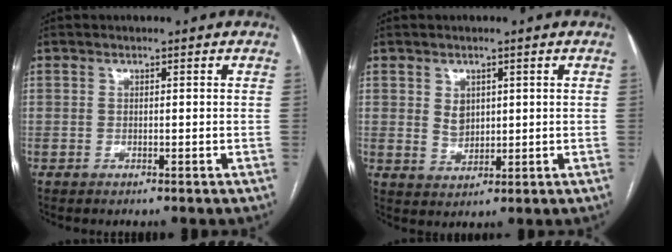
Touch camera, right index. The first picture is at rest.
{"total": 3.4, "force": [1.1, 2.6, 1.9], "torque": [-0.037, 0.001, 0.029]}